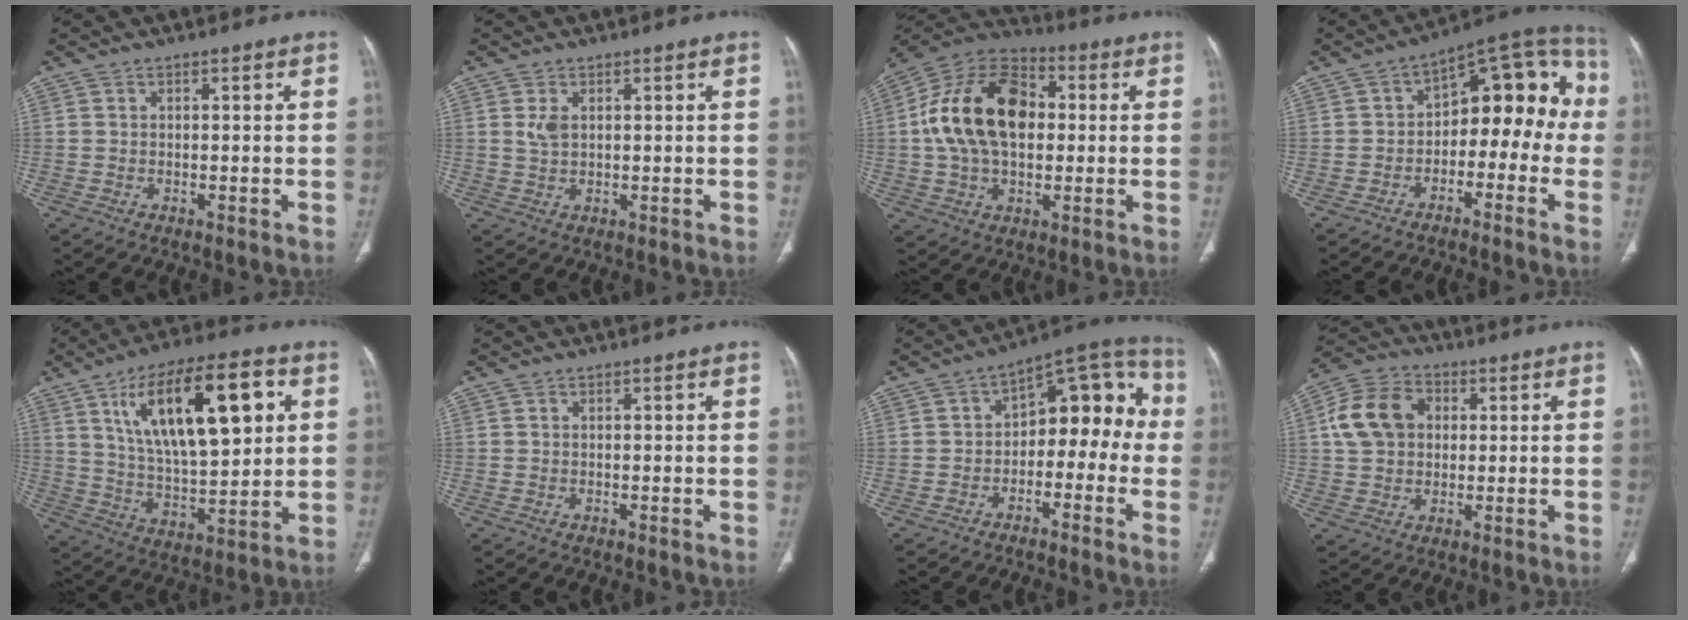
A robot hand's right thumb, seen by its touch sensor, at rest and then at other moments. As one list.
[{"total": 2.5, "force": [0.8, 1.4, 1.9], "torque": [-0.040, -0.001, 0.022]}, {"total": 20.4, "force": [1.8, 13.3, 15.4], "torque": [-0.267, 0.023, 0.026]}, {"total": 15.5, "force": [-2.2, 9.4, 12.2], "torque": [-0.106, 0.070, -0.041]}, {"total": 23.2, "force": [7.9, 9.2, 19.7], "torque": [-0.303, -0.016, 0.137]}, {"total": 0.0}, {"total": 14.3, "force": [-1.9, 8.8, 11.1], "torque": [-0.093, 0.064, -0.039]}, {"total": 11.5, "force": [2.1, 8.9, 7.0], "torque": [-0.120, 0.017, 0.032]}]